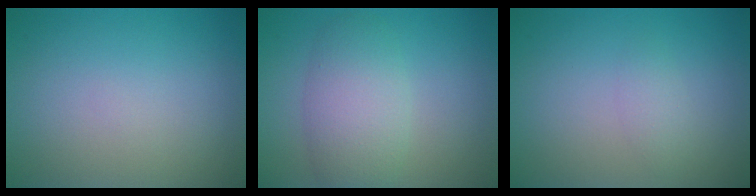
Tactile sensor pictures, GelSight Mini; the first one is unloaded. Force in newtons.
{"total": 4.8, "press": 4.8, "slide": 0.1}
{"total": 1.1, "press": 1.1, "slide": 0.1}